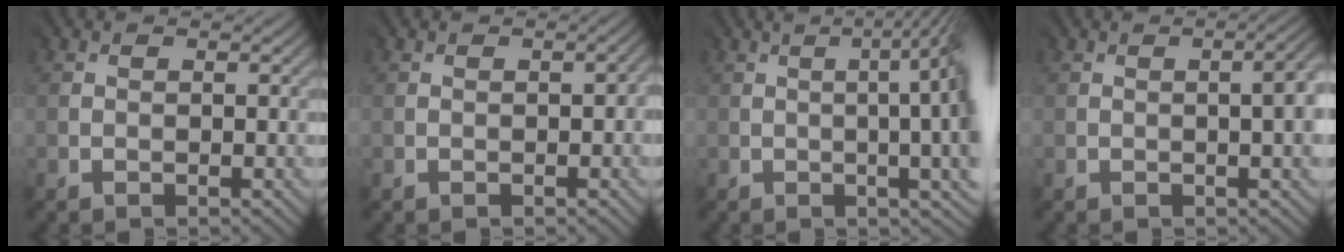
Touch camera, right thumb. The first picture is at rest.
{"total": 1.2, "force": [-0.4, 0.5, 1.0], "torque": [-0.010, 0.001, -0.003]}
{"total": 11.5, "force": [0.1, 4.1, 10.7], "torque": [-0.103, 0.018, 0.003]}
{"total": 5.9, "force": [-0.6, 2.4, 5.3], "torque": [-0.050, -0.001, -0.005]}